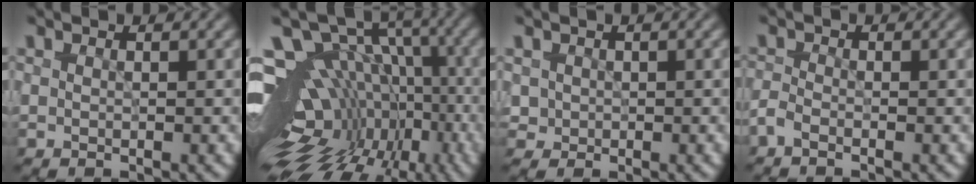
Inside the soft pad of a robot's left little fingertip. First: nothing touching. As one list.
[{"total": 16.7, "force": [-3.5, 11.8, 11.4], "torque": [-0.182, 0.017, -0.008]}, {"total": 1.1, "force": [0.1, 1.1, 0.0], "torque": [0.012, -0.003, 0.003]}, {"total": 1.2, "force": [-1.0, 0.4, 0.7], "torque": [-0.018, -0.004, -0.031]}]